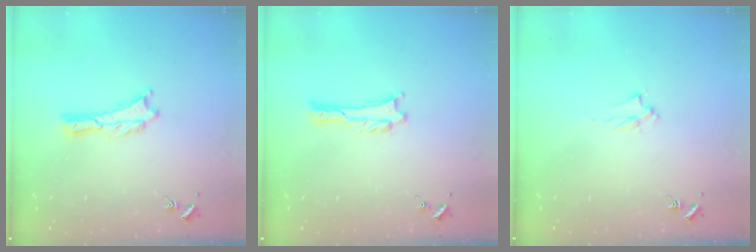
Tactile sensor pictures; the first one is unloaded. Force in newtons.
{"total": 0.6, "press": 0.6, "slide": 0.1}
{"total": 1.7, "press": 1.6, "slide": 0.3}